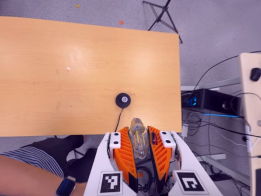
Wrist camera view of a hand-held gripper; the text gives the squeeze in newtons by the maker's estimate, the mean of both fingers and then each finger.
{"total": 20.3, "left": 24.8, "right": 15.8}